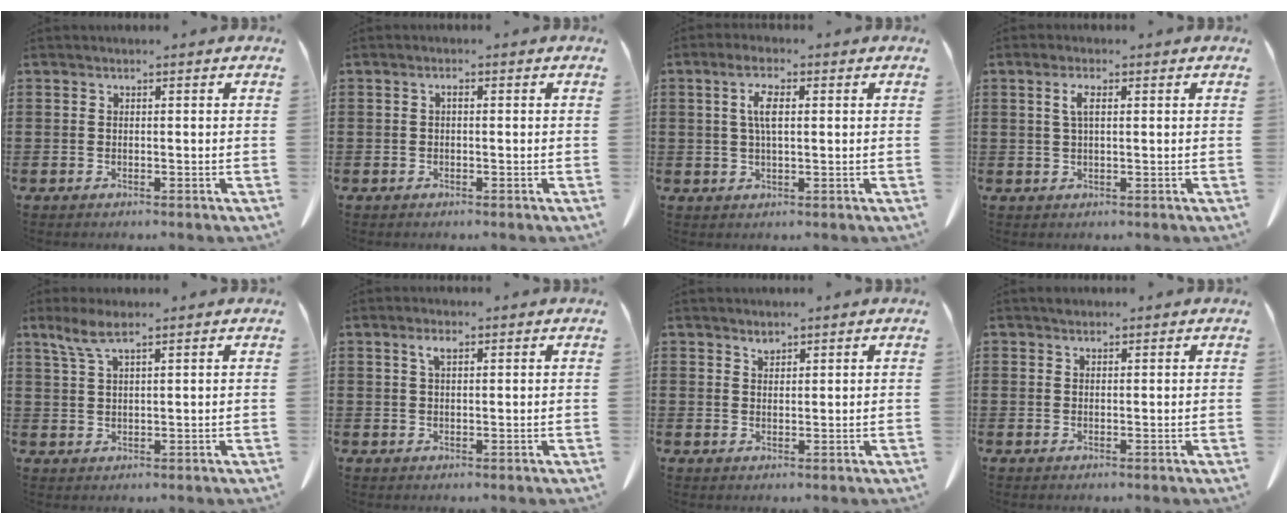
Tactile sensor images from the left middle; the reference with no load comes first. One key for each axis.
{"total": 0.9, "fx": -0.3, "fy": 0.4, "fz": 0.7, "tx": -0.016, "ty": -0.002, "tz": -0.004}
{"total": 5.0, "fx": 1.2, "fy": 1.6, "fz": 4.6, "tx": -0.094, "ty": 0.008, "tz": 0.019}
{"total": 2.8, "fx": 0.9, "fy": 0.8, "fz": 2.6, "tx": -0.053, "ty": 0.005, "tz": 0.015}
{"total": 4.1, "fx": 2.7, "fy": 0.8, "fz": 3.0, "tx": -0.067, "ty": 0.002, "tz": 0.048}
{"total": 2.3, "fx": 1.1, "fy": 0.8, "fz": 1.9, "tx": -0.042, "ty": 0.005, "tz": 0.018}
{"total": 1.5, "fx": 1.4, "fy": 0.6, "fz": 0.2, "tx": -0.006, "ty": -0.003, "tz": 0.029}
{"total": 0.8, "fx": 0.6, "fy": 0.5, "fz": 0.2, "tx": -0.006, "ty": 0.002, "tz": 0.012}